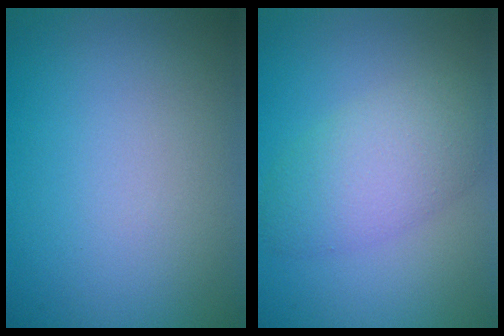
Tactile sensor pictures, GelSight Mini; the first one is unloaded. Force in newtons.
{"total": 4.5, "press": 4.5, "slide": 0.2}